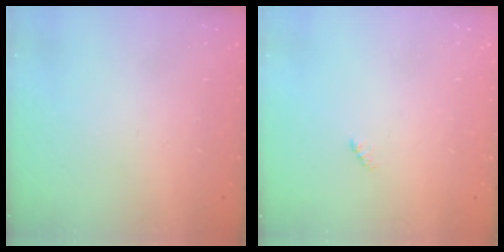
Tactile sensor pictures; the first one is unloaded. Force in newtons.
{"total": 1.9, "press": 1.9, "slide": 0.4}